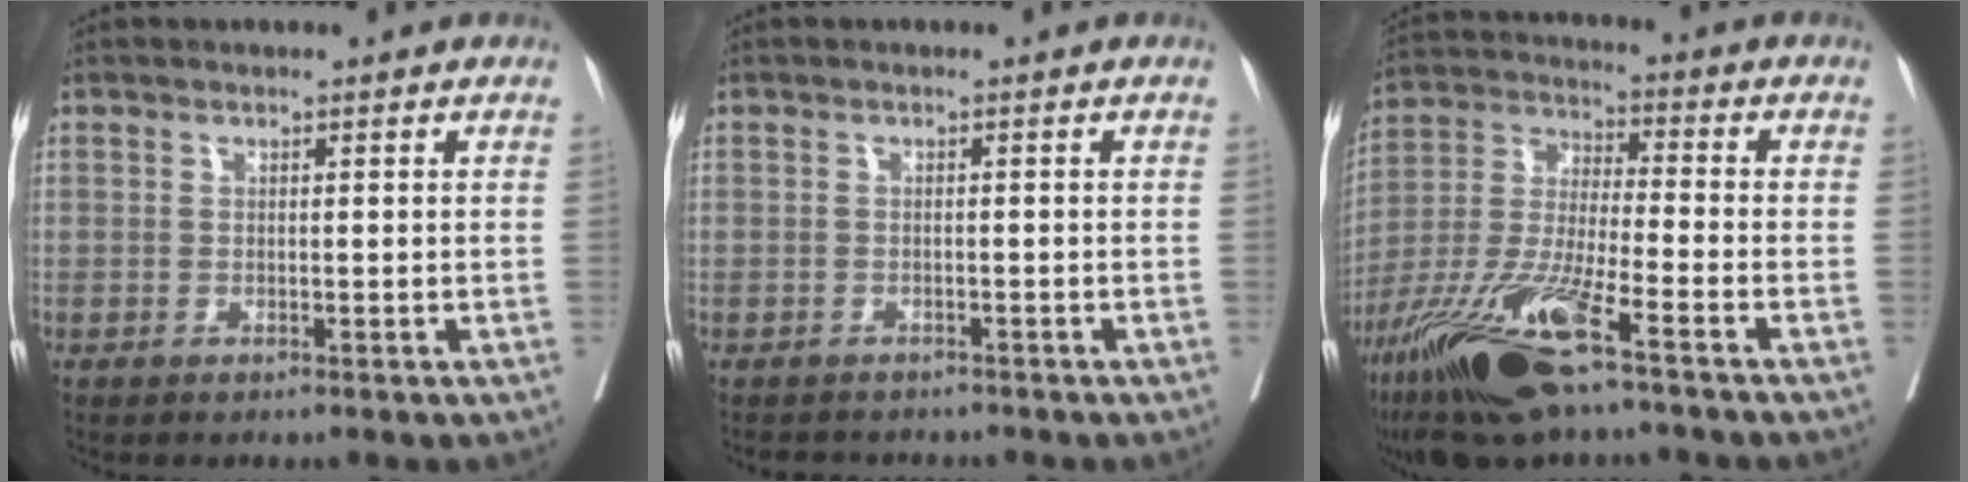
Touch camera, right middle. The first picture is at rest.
{"total": 3.8, "force": [-3.5, 1.4, 0.6], "torque": [-0.004, -0.003, -0.049]}
{"total": 16.7, "force": [-9.8, 2.2, 13.3], "torque": [-0.289, -0.040, -0.185]}